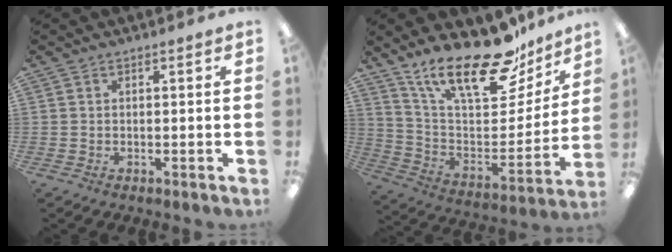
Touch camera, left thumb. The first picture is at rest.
{"total": 25.1, "force": [18.6, 9.1, 14.2], "torque": [-0.219, -0.122, 0.318]}